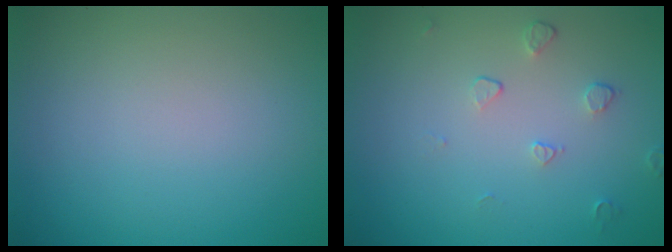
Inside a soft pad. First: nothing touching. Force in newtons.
{"total": 1.1, "press": 0.7, "slide": 0.9}